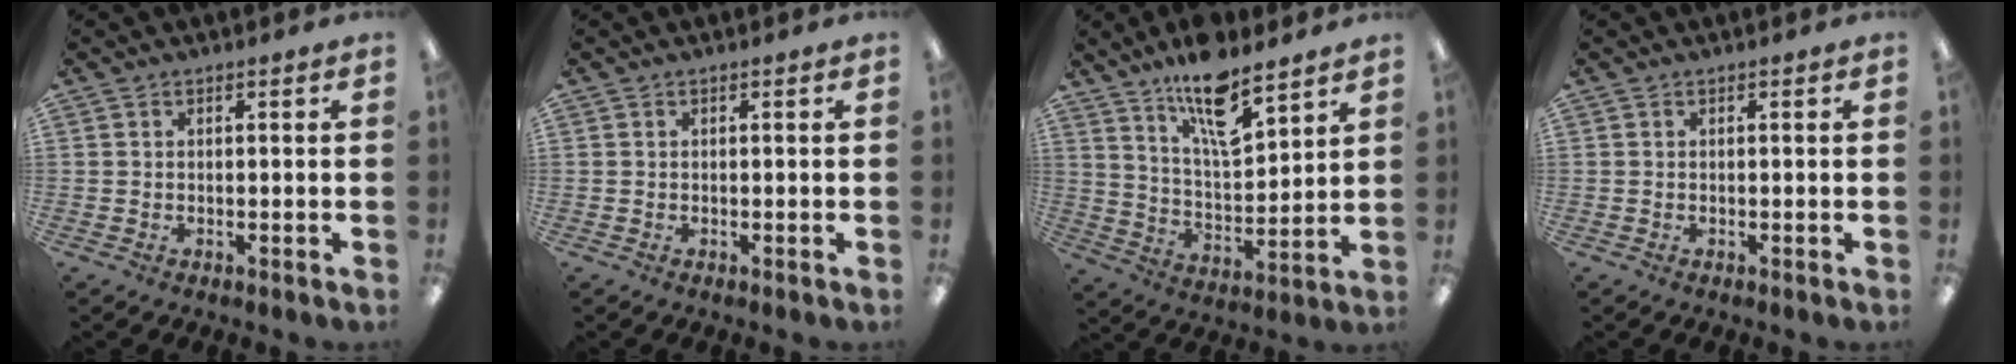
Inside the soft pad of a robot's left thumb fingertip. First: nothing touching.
{"total": 0.0}
{"total": 14.5, "force": [10.8, 4.8, 8.4], "torque": [-0.142, -0.060, 0.186]}
{"total": 0.0}